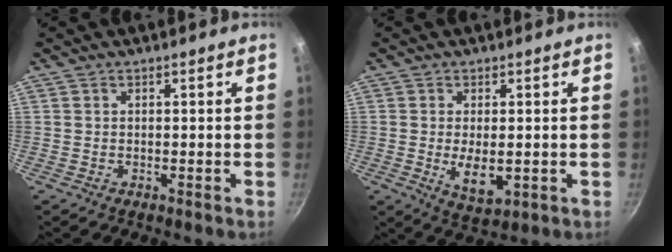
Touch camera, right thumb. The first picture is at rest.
{"total": 6.4, "force": [-0.6, 3.1, 5.6], "torque": [-0.094, -0.013, 0.000]}